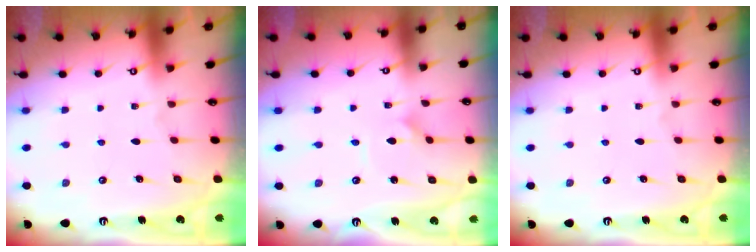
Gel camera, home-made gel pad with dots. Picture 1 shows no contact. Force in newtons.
{"total": 1.5, "press": 1.5, "slide": 0.0}
{"total": 0.0}